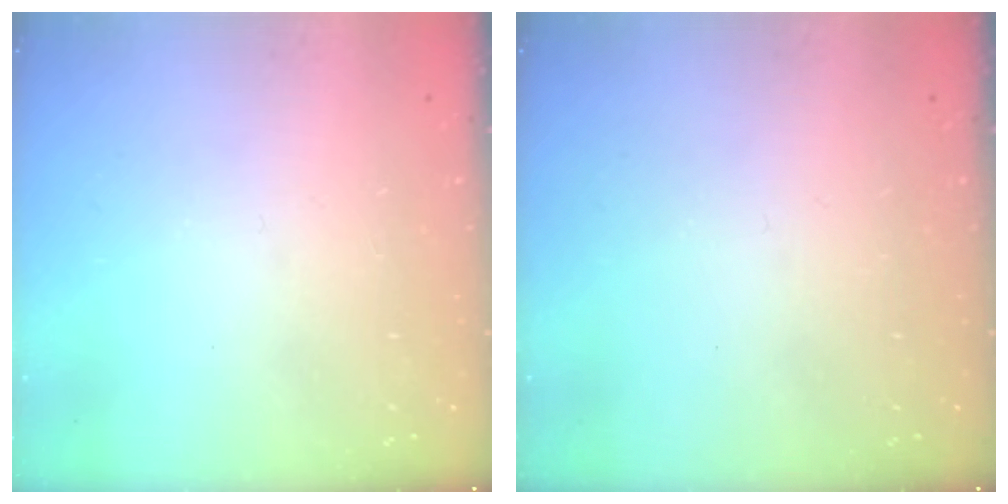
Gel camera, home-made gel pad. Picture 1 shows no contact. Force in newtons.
{"total": 0.0}